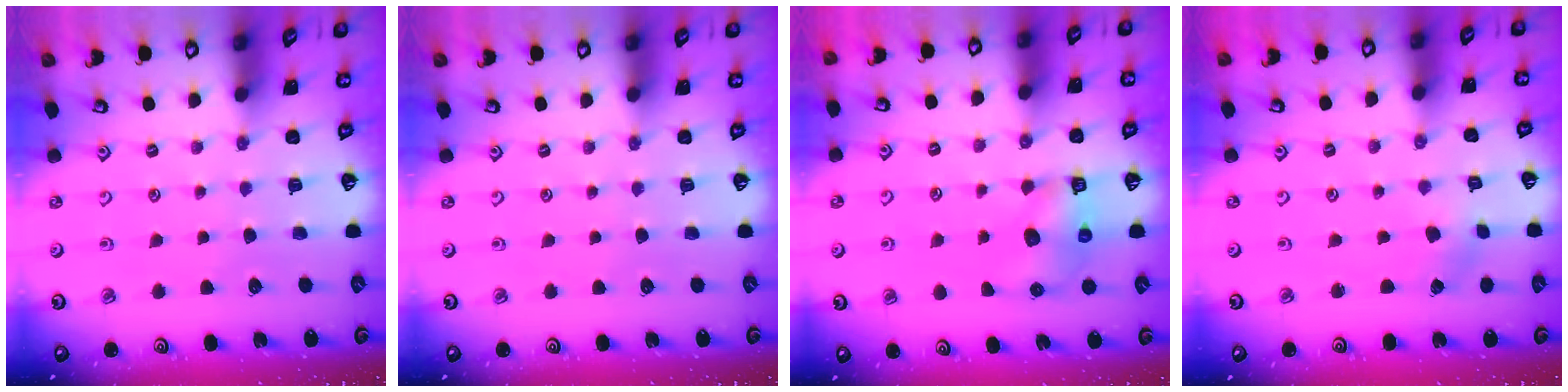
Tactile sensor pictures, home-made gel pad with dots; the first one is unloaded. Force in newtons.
{"total": 0.0}
{"total": 6.8, "press": 6.8, "slide": 0.7}
{"total": 1.4, "press": 1.4, "slide": 0.1}